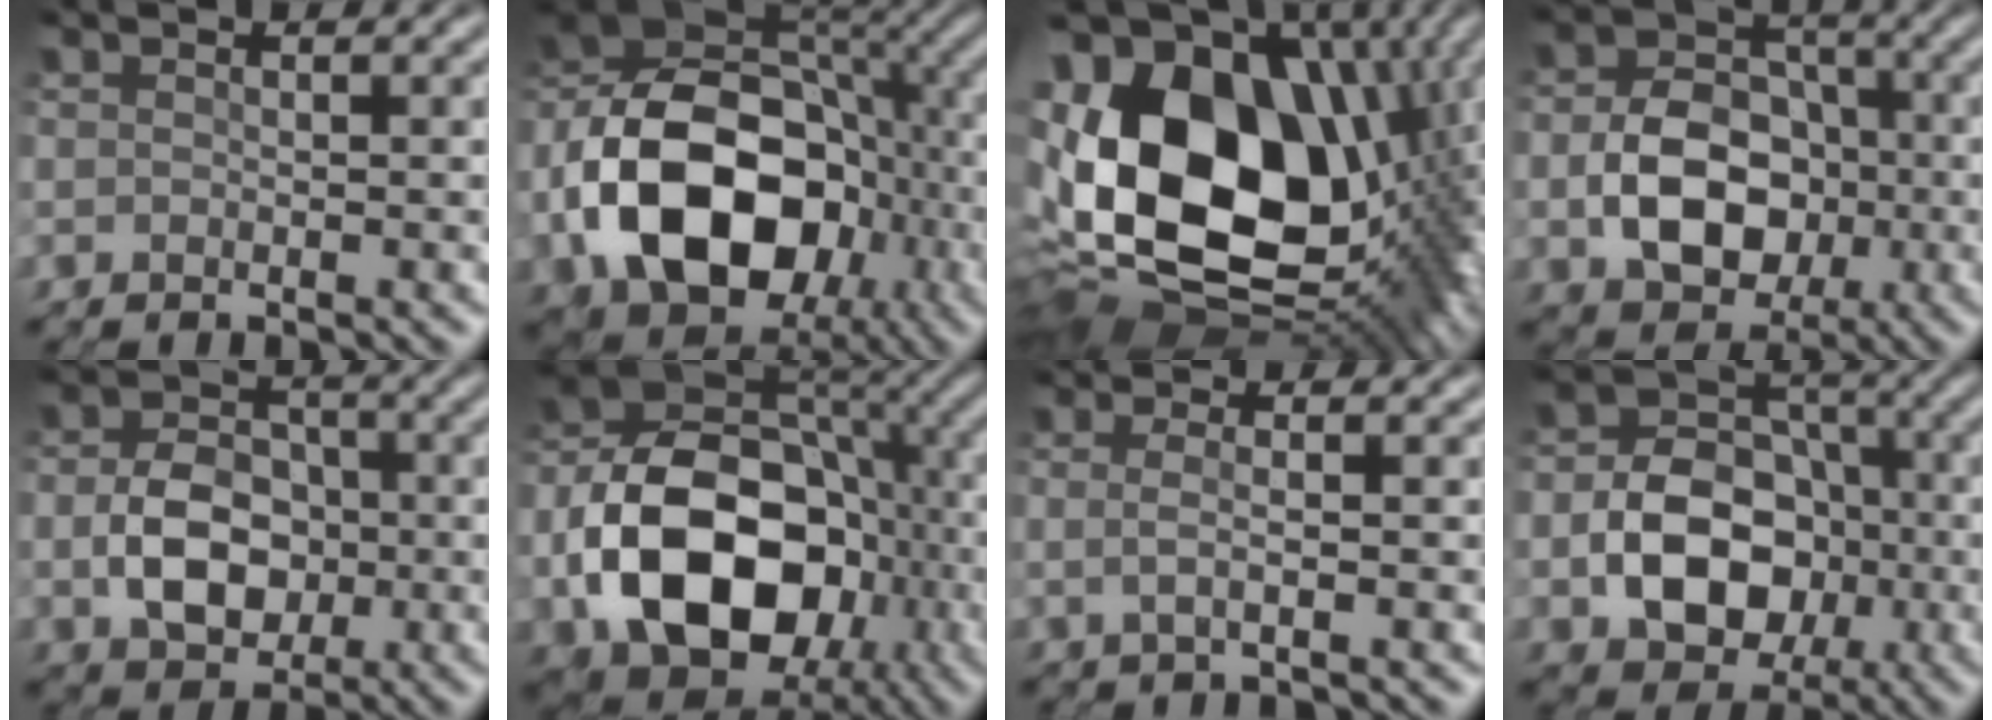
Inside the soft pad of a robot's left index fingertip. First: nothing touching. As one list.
[{"total": 15.3, "force": [-4.1, 10.5, 10.3], "torque": [-0.199, -0.006, -0.074]}, {"total": 20.1, "force": [0.6, 13.9, 14.6], "torque": [-0.309, -0.020, 0.048]}, {"total": 7.5, "force": [-1.9, 5.5, 4.8], "torque": [-0.085, 0.000, -0.029]}, {"total": 5.8, "force": [-1.1, 4.2, 3.9], "torque": [-0.081, 0.001, -0.016]}, {"total": 14.1, "force": [-3.9, 9.6, 9.6], "torque": [-0.170, -0.004, -0.078]}, {"total": 1.5, "force": [-0.1, -0.2, 1.5], "torque": [-0.044, -0.003, -0.002]}, {"total": 8.8, "force": [-2.3, 6.5, 5.5], "torque": [-0.099, -0.003, -0.043]}]